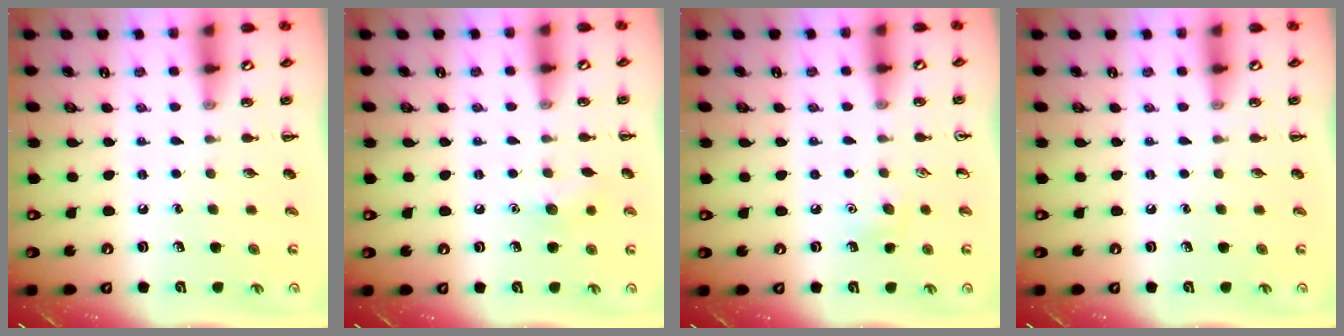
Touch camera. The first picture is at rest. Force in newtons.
{"total": 6.9, "press": 6.7, "slide": 1.8}
{"total": 5.5, "press": 5.3, "slide": 1.5}
{"total": 0.0}